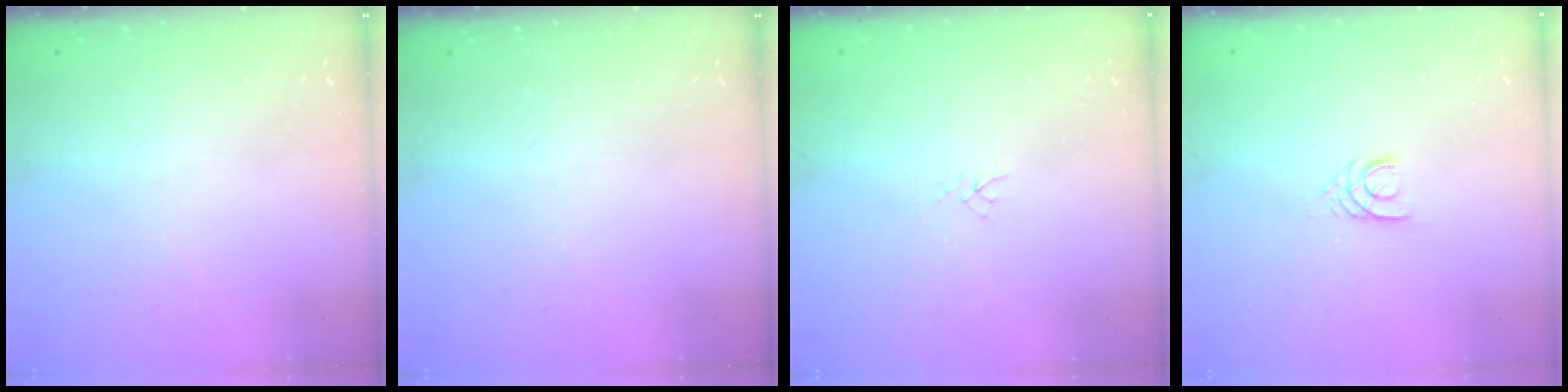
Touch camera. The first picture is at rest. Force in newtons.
{"total": 0.0}
{"total": 1.9, "press": 1.9, "slide": 0.3}
{"total": 3.1, "press": 3.1, "slide": 0.3}